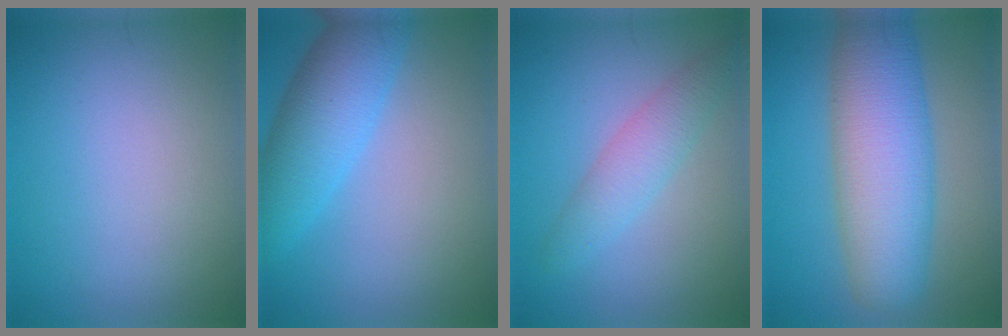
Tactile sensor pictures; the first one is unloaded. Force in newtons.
{"total": 6.6, "press": 6.6, "slide": 0.1}
{"total": 2.9, "press": 2.9, "slide": 0.1}
{"total": 10.0, "press": 10.0, "slide": 0.1}